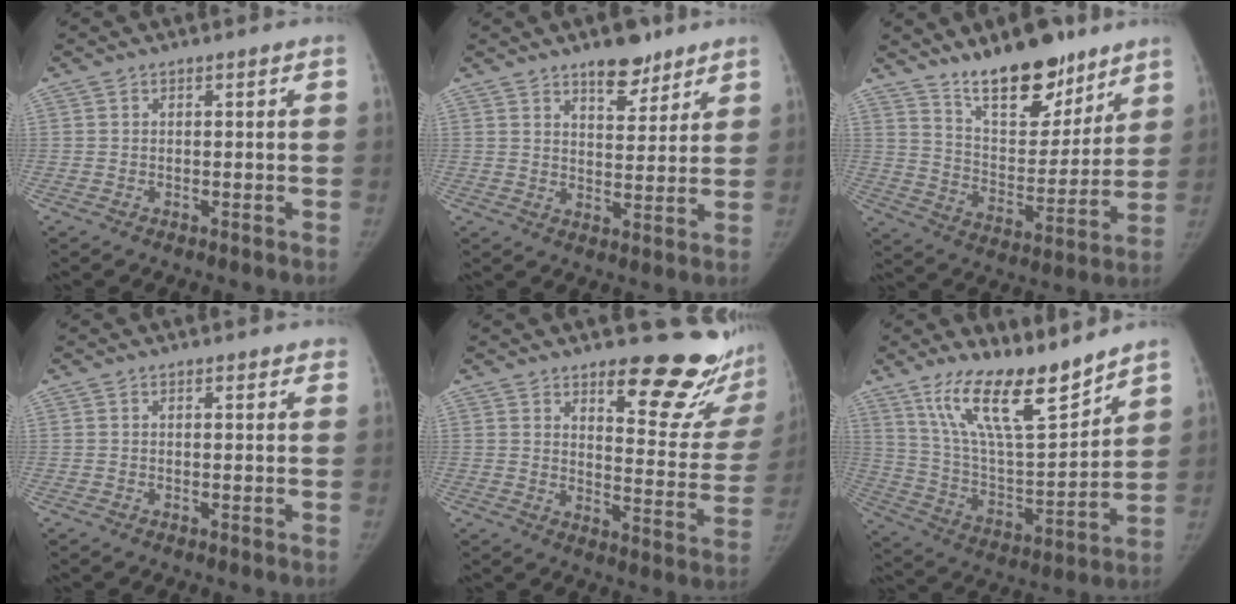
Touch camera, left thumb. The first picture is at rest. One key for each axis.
{"total": 8.0, "fx": 5.8, "fy": 3.5, "fz": 4.1, "tx": -0.032, "ty": -0.038, "tz": 0.090}
{"total": 17.8, "fx": 13.3, "fy": 7.4, "fz": 9.2, "tx": -0.090, "ty": -0.093, "tz": 0.221}
{"total": 1.5, "fx": 1.2, "fy": 0.6, "fz": 0.7, "tx": 0.001, "ty": -0.002, "tz": 0.011}
{"total": 18.1, "fx": 14.2, "fy": 5.6, "fz": 9.8, "tx": -0.080, "ty": -0.129, "tz": 0.179}
{"total": 18.1, "fx": 13.6, "fy": 4.6, "fz": 11.1, "tx": -0.162, "ty": -0.081, "tz": 0.252}